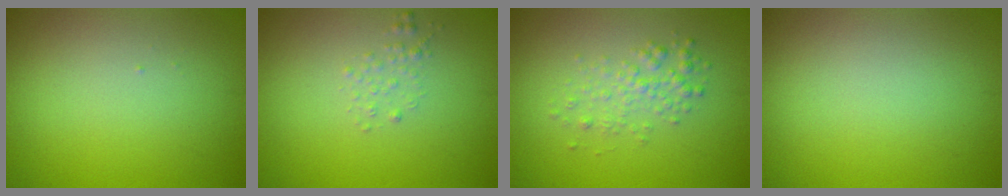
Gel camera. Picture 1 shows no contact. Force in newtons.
{"total": 1.0, "press": 1.0, "slide": 0.0}
{"total": 2.0, "press": 2.0, "slide": 0.1}
{"total": 0.0}